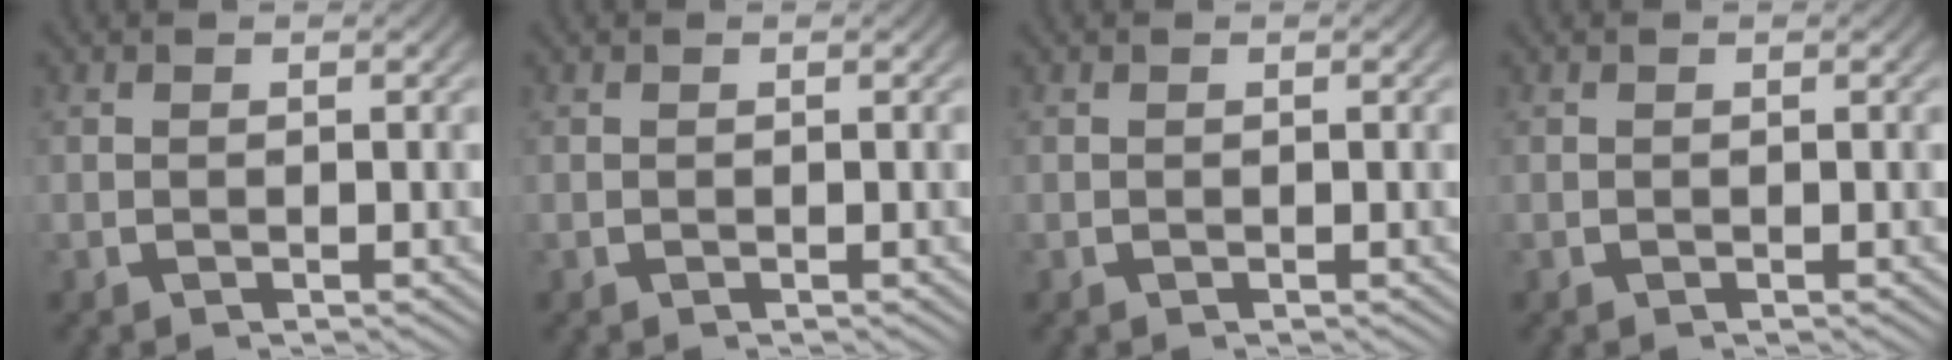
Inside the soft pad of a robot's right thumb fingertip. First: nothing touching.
{"total": 0.0}
{"total": 0.0}
{"total": 0.0}